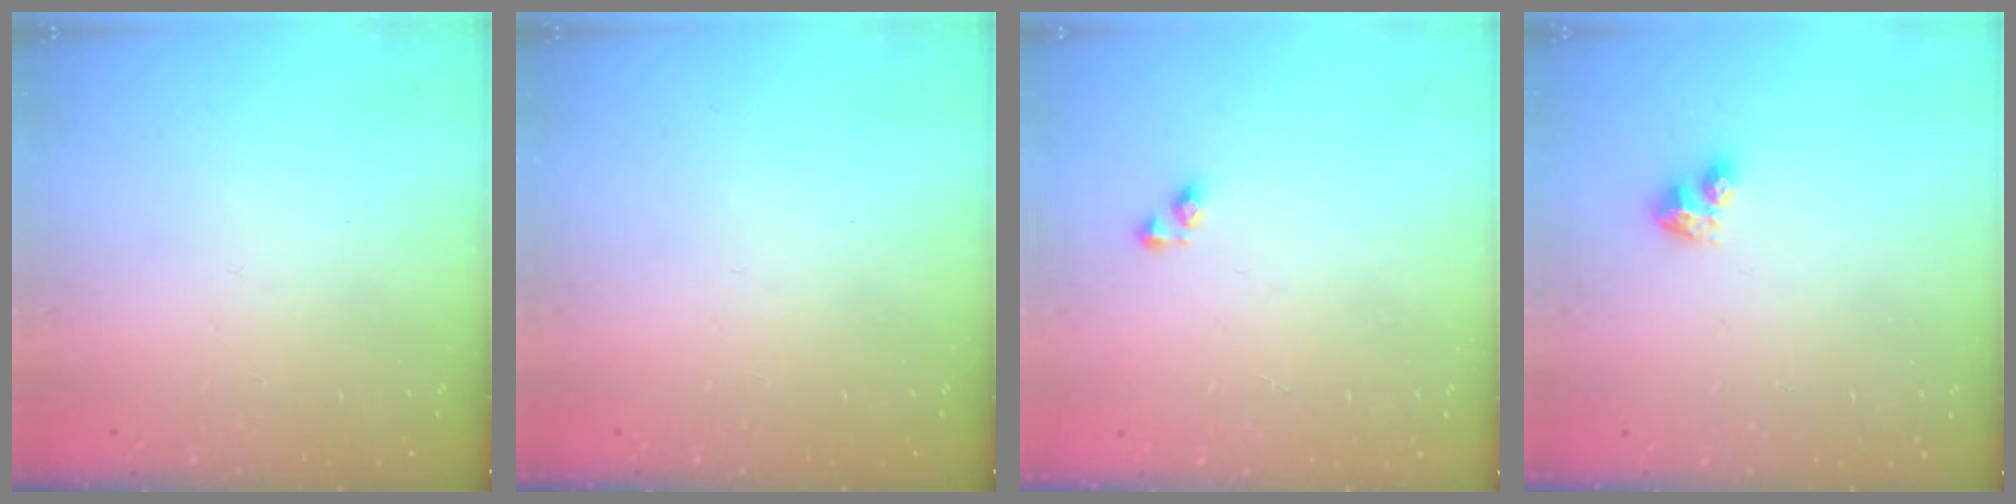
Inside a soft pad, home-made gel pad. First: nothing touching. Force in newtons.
{"total": 0.0}
{"total": 3.4, "press": 3.4, "slide": 0.5}
{"total": 3.9, "press": 3.9, "slide": 0.3}